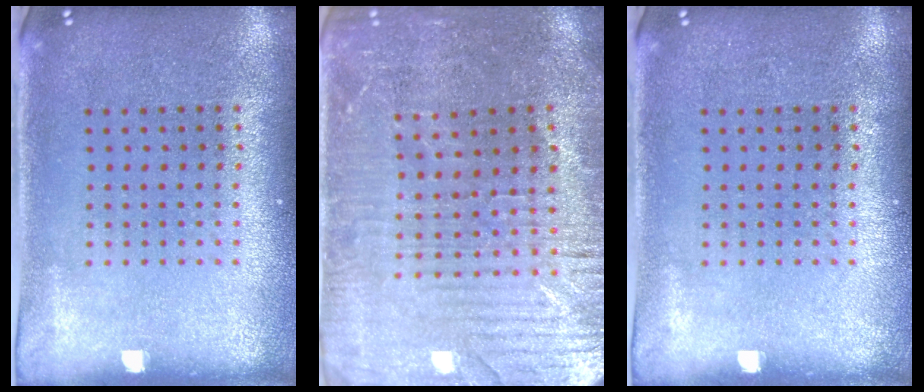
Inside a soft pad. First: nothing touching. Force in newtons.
{"total": 3.3, "press": 3.2, "slide": 0.7}
{"total": 0.0}